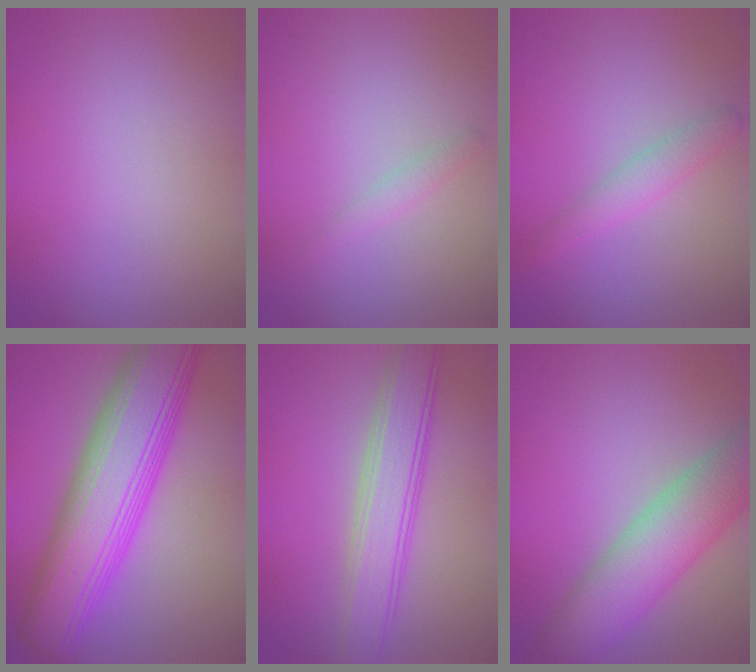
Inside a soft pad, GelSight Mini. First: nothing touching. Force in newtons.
{"total": 0.9, "press": 0.9, "slide": 0.0}
{"total": 2.1, "press": 2.1, "slide": 0.0}
{"total": 11.4, "press": 11.4, "slide": 0.1}
{"total": 5.1, "press": 5.1, "slide": 0.3}
{"total": 7.6, "press": 7.5, "slide": 0.7}